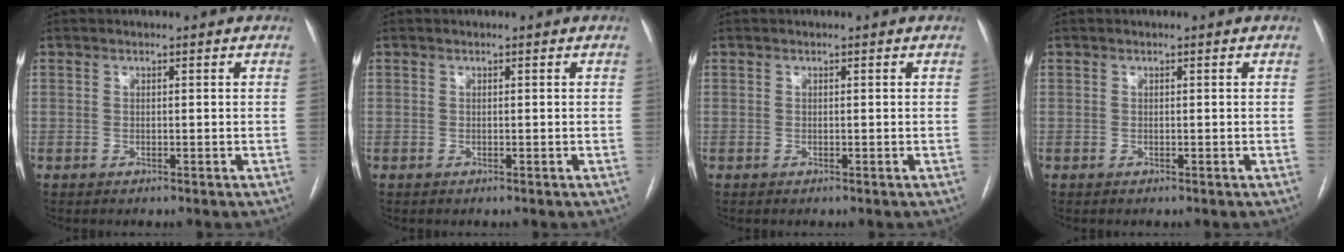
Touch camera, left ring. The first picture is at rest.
{"total": 0.0}
{"total": 0.0}
{"total": 0.0}